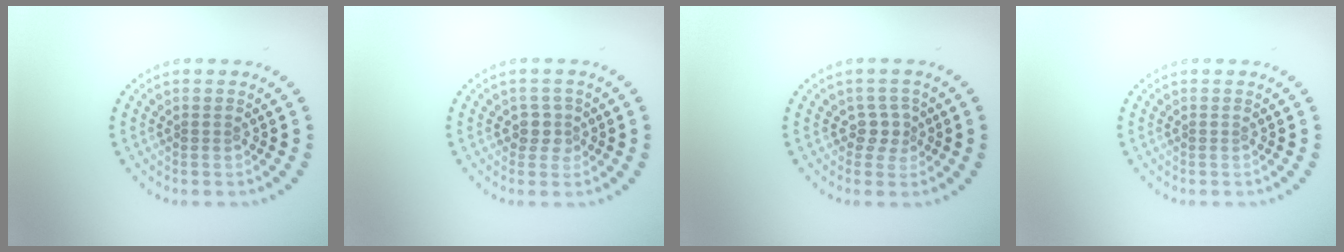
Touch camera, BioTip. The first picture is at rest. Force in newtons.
{"total": 1.8, "press": 1.4, "slide": 1.1}
{"total": 1.7, "press": 1.2, "slide": 1.1}
{"total": 0.0}